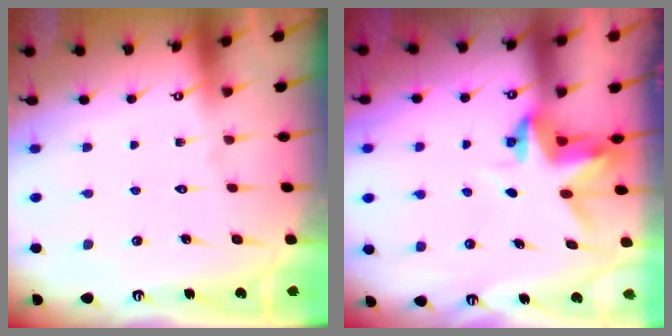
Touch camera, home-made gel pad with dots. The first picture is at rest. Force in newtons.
{"total": 3.5, "press": 3.5, "slide": 0.2}